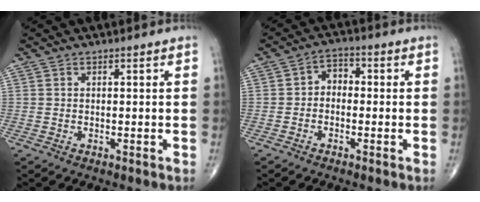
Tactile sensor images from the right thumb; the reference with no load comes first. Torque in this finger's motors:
{"motor_torque": [-0.32, 0.20, 0.05, -0.25, 0.04]}